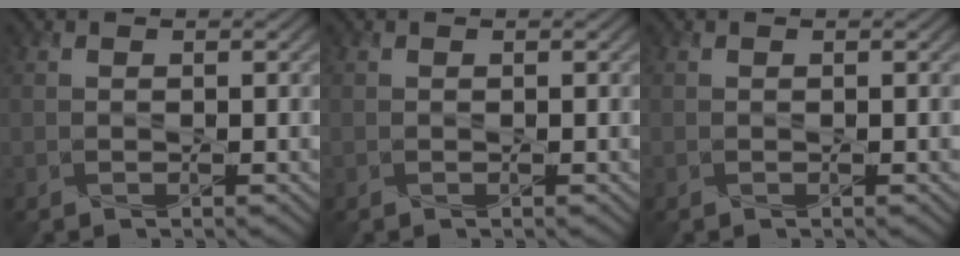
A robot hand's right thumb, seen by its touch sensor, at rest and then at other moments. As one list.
[{"total": 0.0}, {"total": 0.0}]